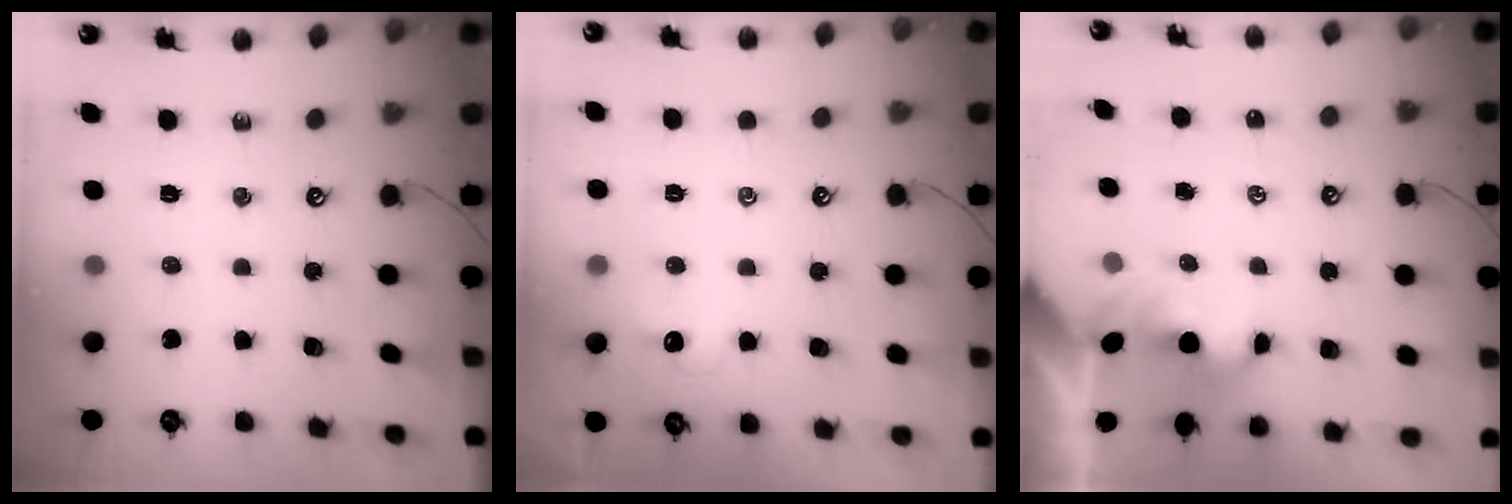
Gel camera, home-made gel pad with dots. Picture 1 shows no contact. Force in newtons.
{"total": 1.7, "press": 1.6, "slide": 0.5}
{"total": 1.7, "press": 1.7, "slide": 0.2}